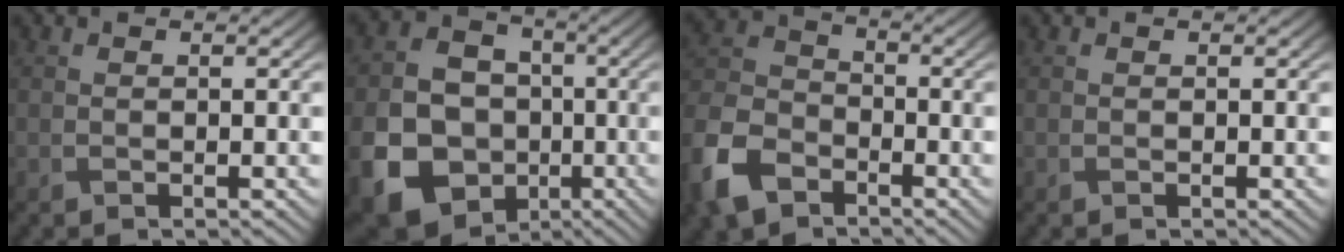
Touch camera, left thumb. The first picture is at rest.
{"total": 16.6, "force": [-5.2, 14.1, 7.0], "torque": [-0.182, -0.072, -0.098]}
{"total": 10.2, "force": [-6.2, 6.4, 5.0], "torque": [-0.137, -0.020, -0.142]}
{"total": 0.0}